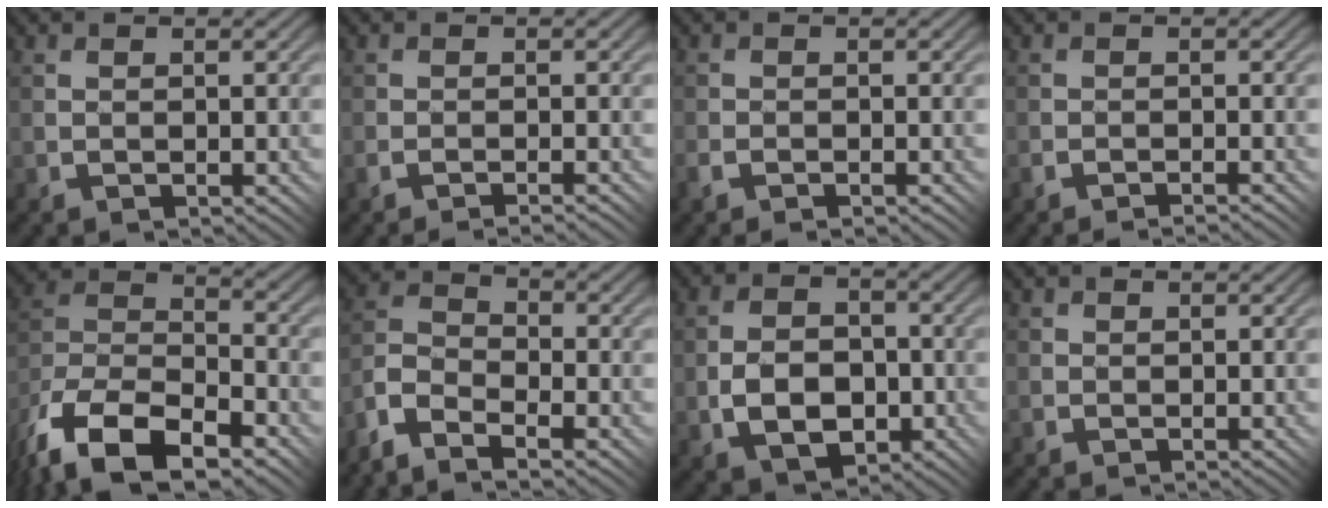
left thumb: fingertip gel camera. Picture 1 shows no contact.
{"total": 1.6, "force": [-1.4, -0.2, 0.7], "torque": [-0.016, 0.006, -0.030]}
{"total": 2.2, "force": [-1.6, 0.9, 1.2], "torque": [-0.025, -0.001, -0.037]}
{"total": 1.4, "force": [-1.3, -0.3, 0.1], "torque": [-0.003, 0.007, -0.031]}
{"total": 16.5, "force": [-11.0, 8.2, 9.1], "torque": [-0.215, -0.041, -0.179]}
{"total": 7.2, "force": [-5.2, 3.0, 4.0], "torque": [-0.091, -0.009, -0.115]}
{"total": 7.2, "force": [-2.1, 4.9, 4.8], "torque": [-0.090, -0.004, -0.043]}
{"total": 1.2, "force": [0.2, 1.1, -0.2], "torque": [0.005, 0.003, -0.003]}